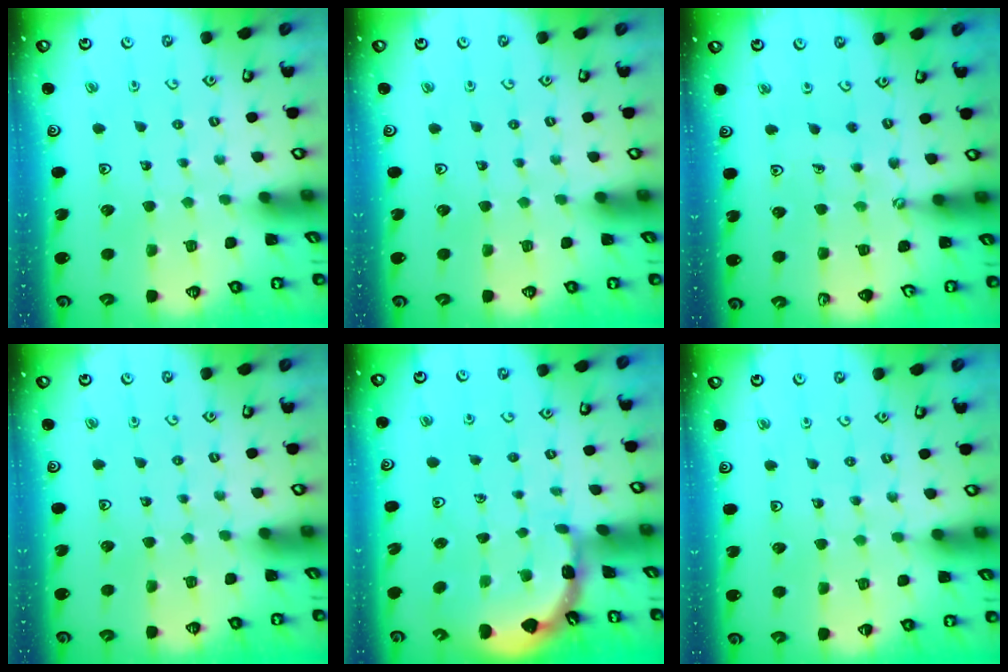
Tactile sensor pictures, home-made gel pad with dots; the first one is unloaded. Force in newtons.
{"total": 0.0}
{"total": 2.4, "press": 2.0, "slide": 1.3}
{"total": 0.0}
{"total": 1.7, "press": 1.7, "slide": 0.1}
{"total": 2.2, "press": 2.2, "slide": 0.2}